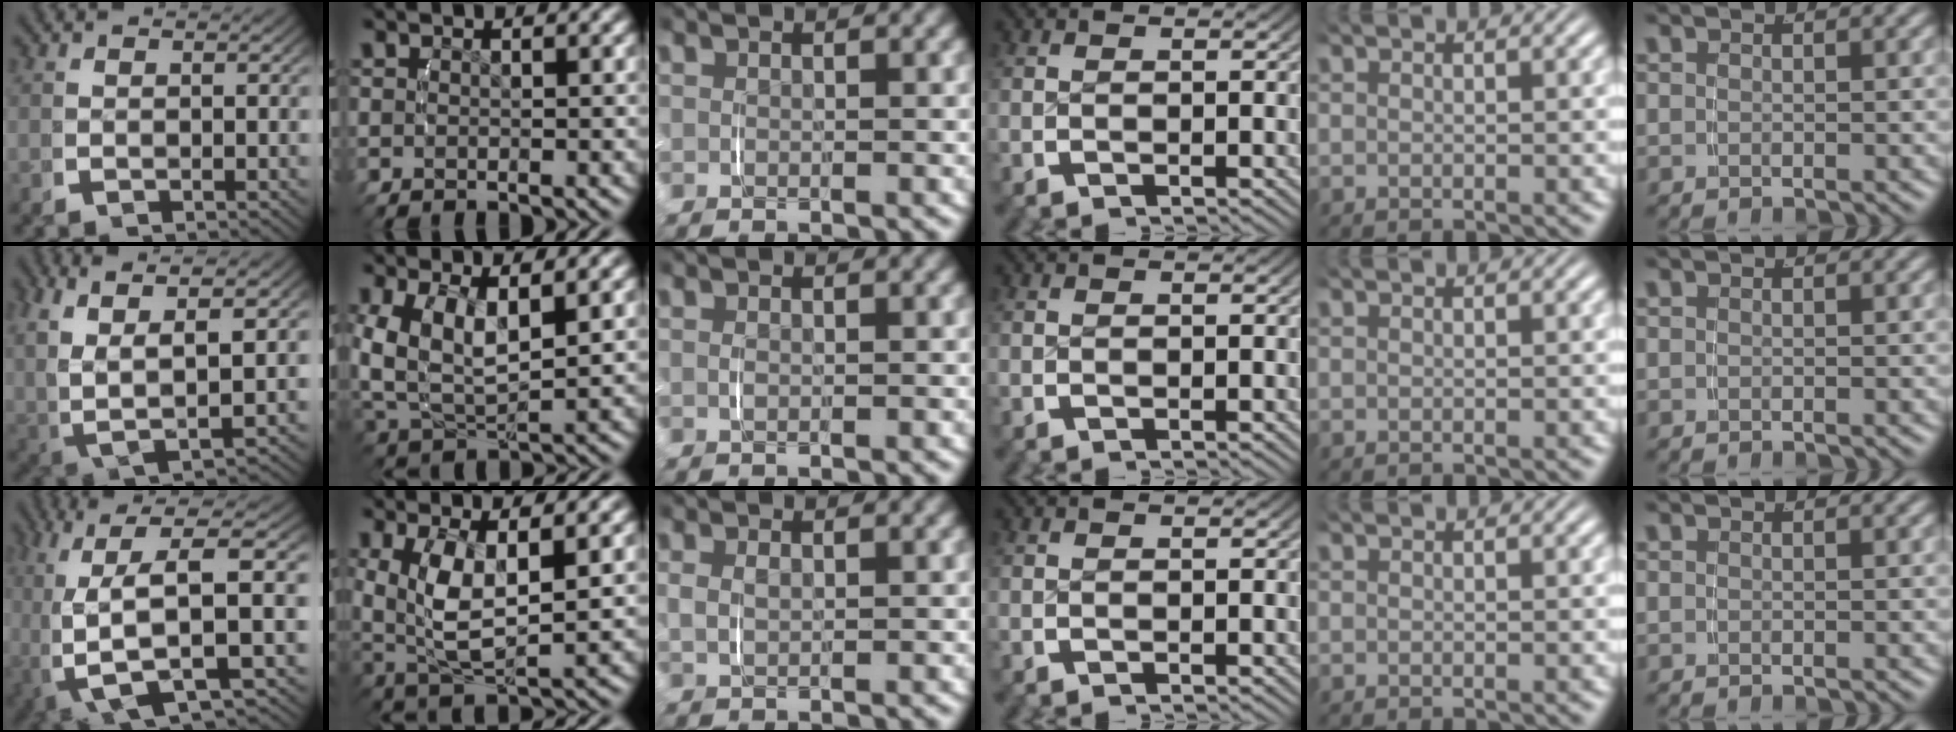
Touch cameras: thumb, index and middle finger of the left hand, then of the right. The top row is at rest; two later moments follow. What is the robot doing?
{"motion": "lift_and_place", "object": "backpack"}